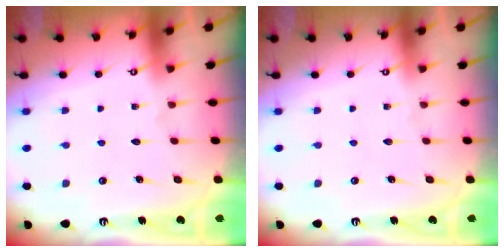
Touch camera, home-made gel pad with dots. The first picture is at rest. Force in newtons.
{"total": 0.0}